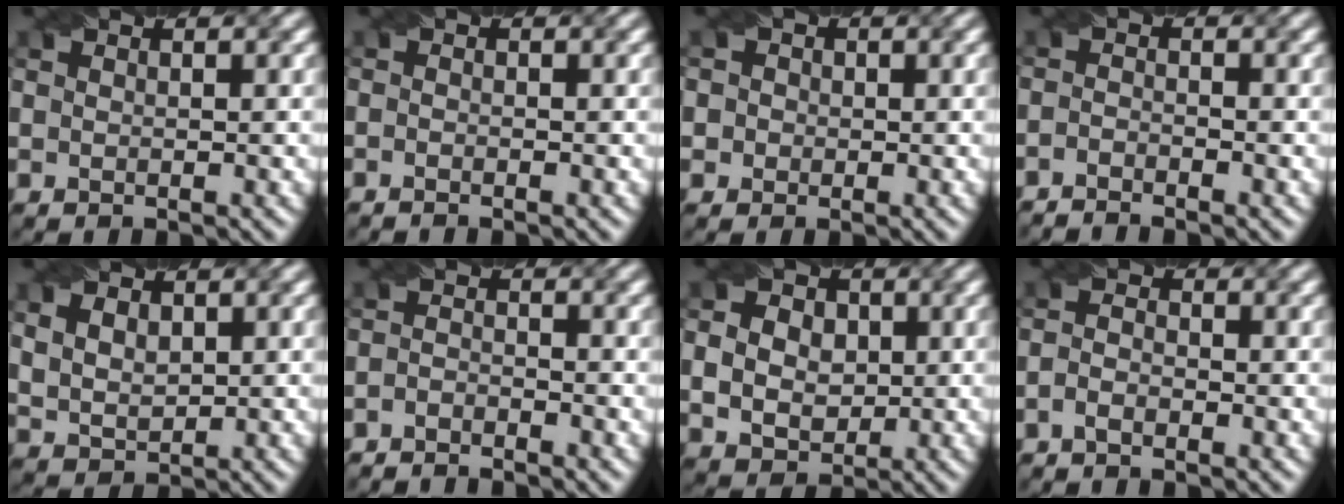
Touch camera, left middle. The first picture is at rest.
{"total": 0.8, "force": [-0.7, 0.1, 0.4], "torque": [-0.008, -0.002, -0.010]}
{"total": 2.7, "force": [0.8, 2.4, 0.9], "torque": [0.007, 0.019, -0.007]}
{"total": 2.1, "force": [-1.9, 0.1, 0.8], "torque": [-0.021, -0.003, -0.041]}
{"total": 2.9, "force": [1.3, 1.9, 1.8], "torque": [-0.043, 0.002, 0.029]}
{"total": 2.3, "force": [-2.2, 0.3, 0.5], "torque": [-0.010, -0.004, -0.044]}
{"total": 5.9, "force": [1.1, 4.7, 3.4], "torque": [-0.065, 0.016, 0.006]}
{"total": 1.4, "force": [-1.1, 0.5, 0.7], "torque": [-0.018, 0.000, -0.026]}